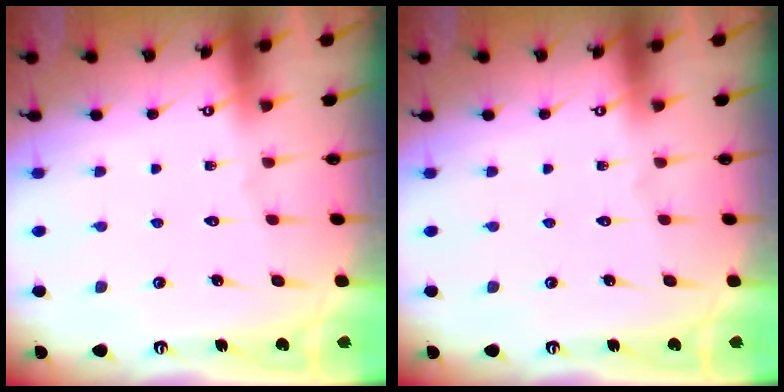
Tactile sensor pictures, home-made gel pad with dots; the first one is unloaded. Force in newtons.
{"total": 0.0}